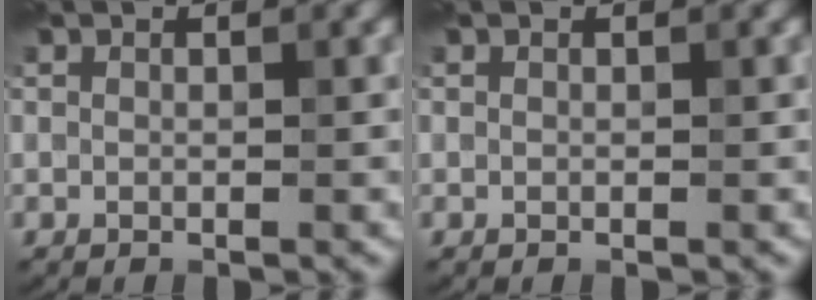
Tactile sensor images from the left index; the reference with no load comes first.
{"total": 0.0}